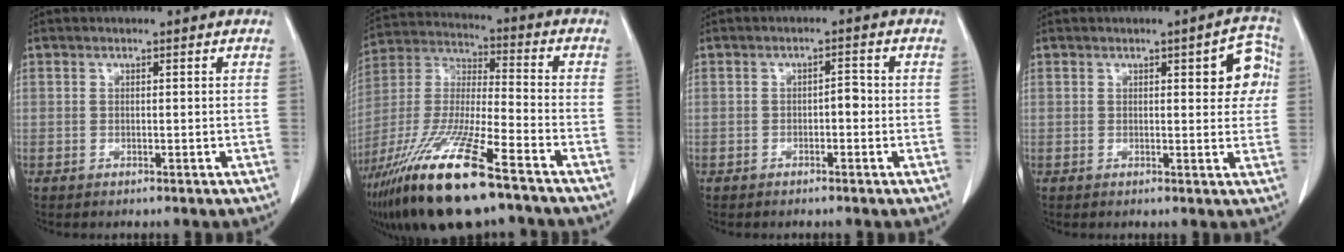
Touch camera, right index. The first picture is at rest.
{"total": 21.0, "force": [-13.4, 2.8, 15.9], "torque": [-0.340, -0.048, -0.250]}
{"total": 1.8, "force": [-0.4, 0.8, 1.6], "torque": [-0.018, 0.006, -0.008]}
{"total": 6.1, "force": [1.7, 2.0, 5.5], "torque": [-0.048, 0.015, 0.012]}